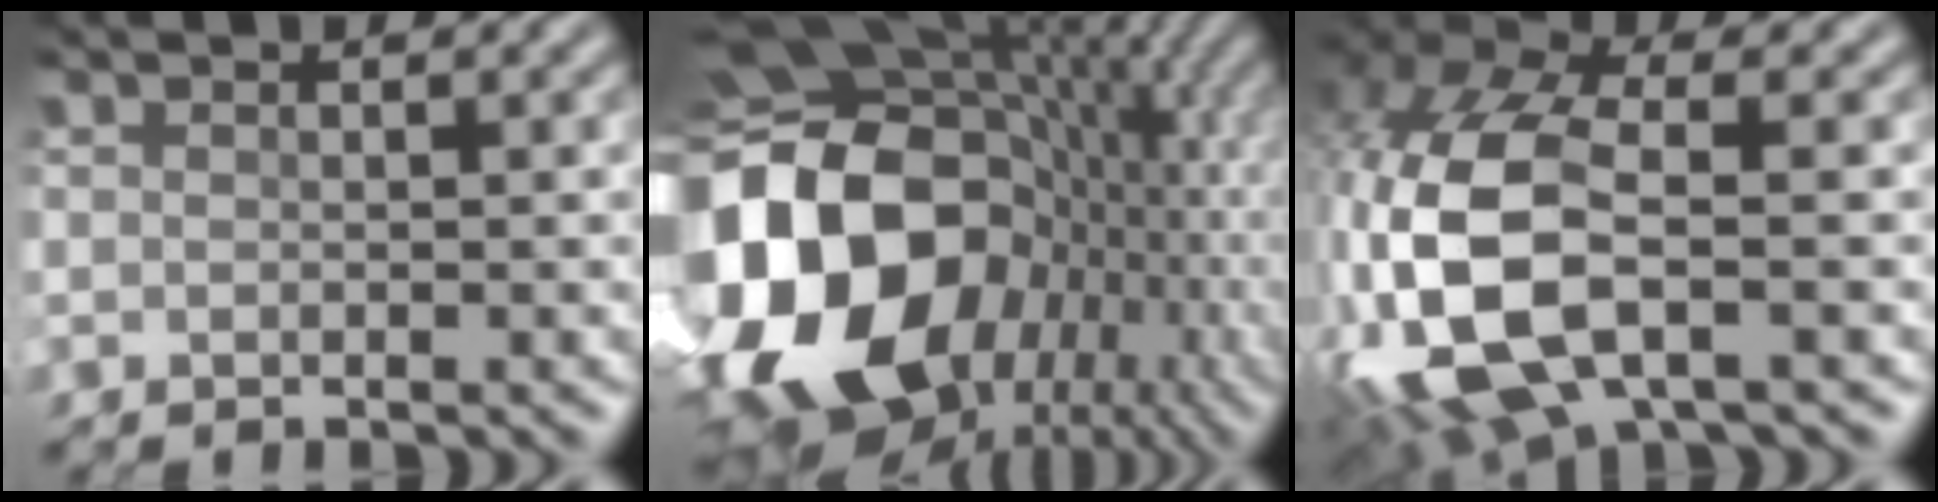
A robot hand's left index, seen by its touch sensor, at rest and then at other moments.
{"total": 21.4, "force": [-4.0, 16.4, 13.1], "torque": [-0.308, -0.043, -0.040]}
{"total": 11.9, "force": [-2.2, 6.4, 9.8], "torque": [-0.253, -0.005, -0.043]}